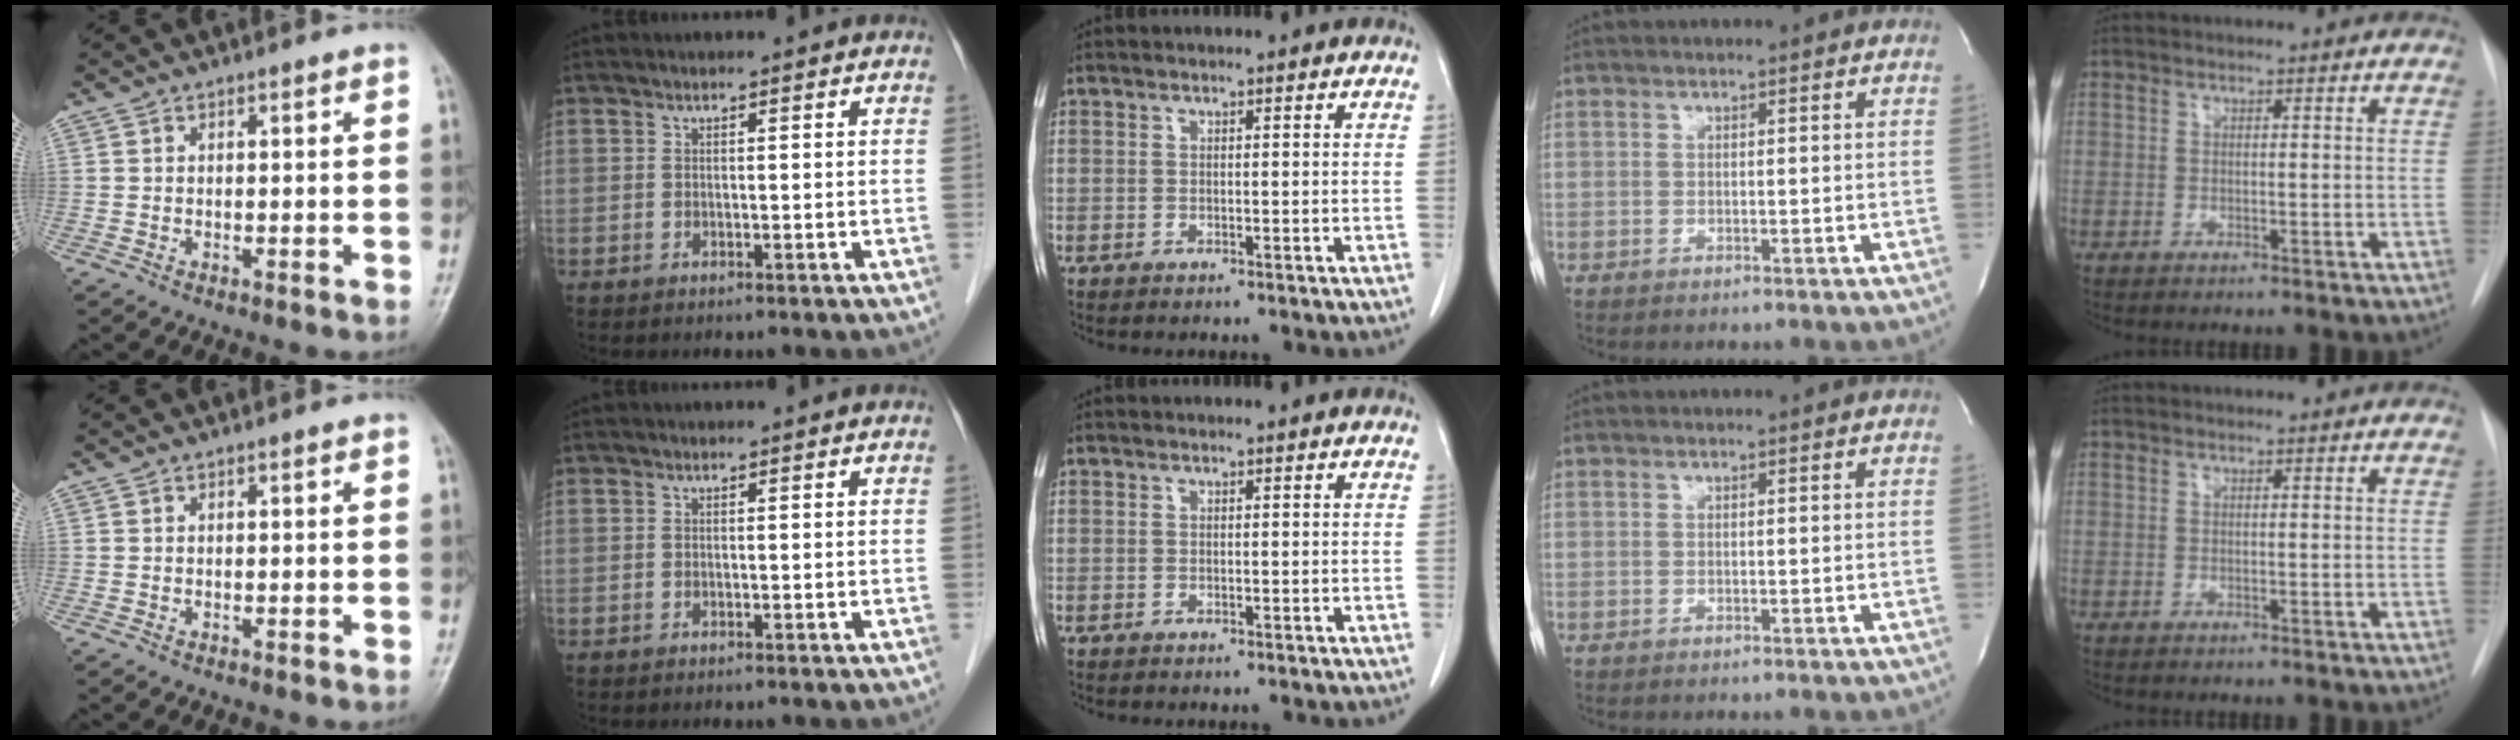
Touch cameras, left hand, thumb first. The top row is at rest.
{}